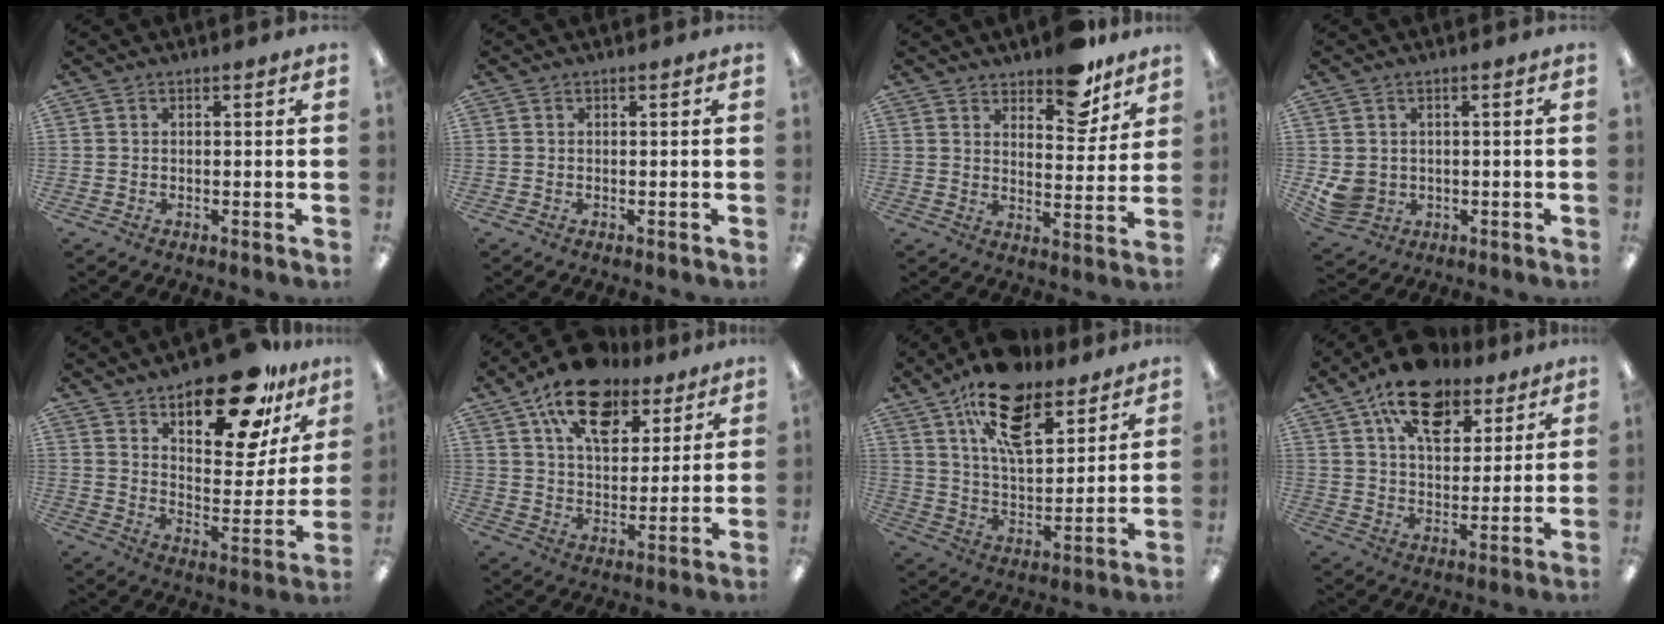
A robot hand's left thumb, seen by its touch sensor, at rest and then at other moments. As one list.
[{"total": 0.0}, {"total": 10.1, "force": [8.2, 3.7, 4.4], "torque": [-0.042, -0.059, 0.143]}, {"total": 4.7, "force": [0.3, 4.3, 1.7], "torque": [-0.045, 0.001, 0.010]}, {"total": 21.2, "force": [15.1, 8.8, 12.1], "torque": [-0.165, -0.096, 0.249]}, {"total": 16.7, "force": [11.1, 8.8, 8.8], "torque": [-0.143, -0.052, 0.197]}, {"total": 17.3, "force": [11.7, 7.5, 10.4], "torque": [-0.173, -0.052, 0.203]}, {"total": 15.8, "force": [10.6, 8.3, 8.3], "torque": [-0.132, -0.050, 0.189]}]